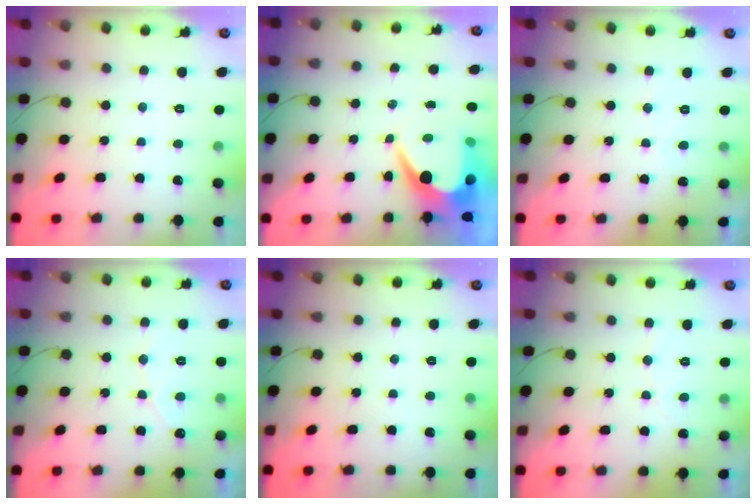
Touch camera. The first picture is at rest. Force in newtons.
{"total": 8.7, "press": 8.7, "slide": 0.8}
{"total": 2.3, "press": 2.3, "slide": 0.1}
{"total": 4.4, "press": 4.3, "slide": 0.3}
{"total": 0.0}
{"total": 3.2, "press": 3.2, "slide": 0.2}